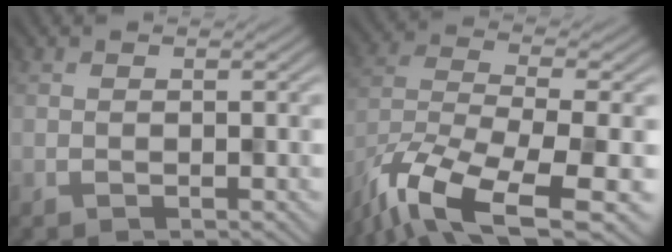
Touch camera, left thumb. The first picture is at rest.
{"total": 14.0, "force": [-9.8, 4.5, 8.9], "torque": [-0.207, -0.041, -0.149]}